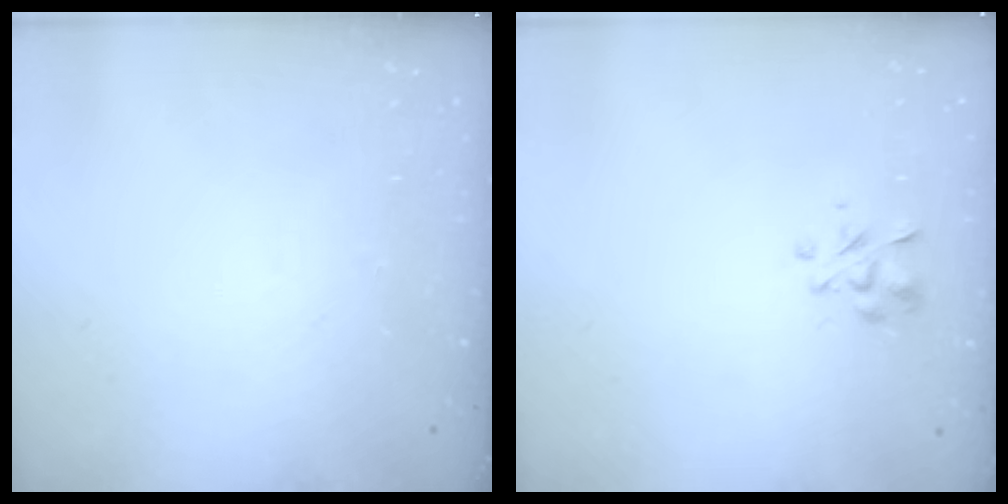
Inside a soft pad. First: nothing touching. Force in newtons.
{"total": 2.9, "press": 2.7, "slide": 1.0}